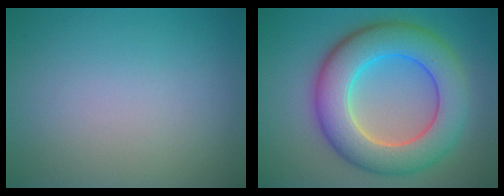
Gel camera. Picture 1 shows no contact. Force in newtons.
{"total": 9.7, "press": 9.7, "slide": 0.3}